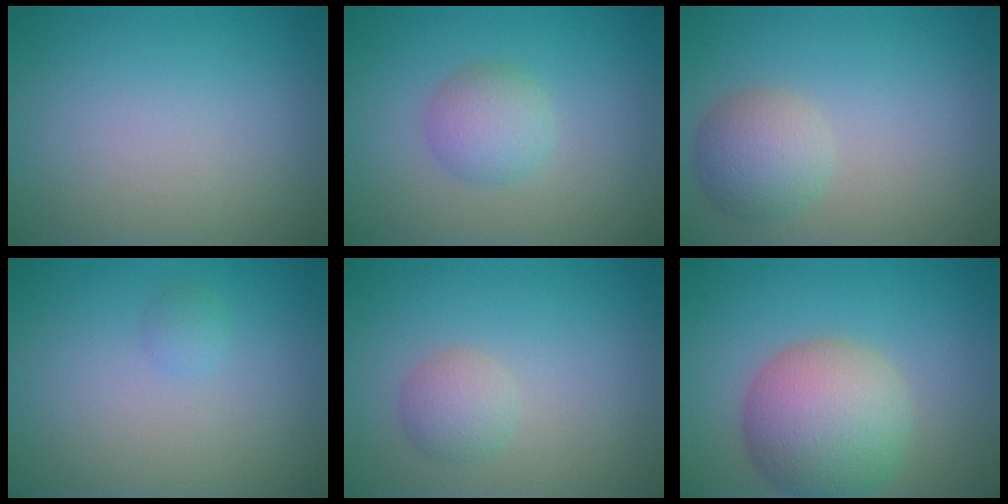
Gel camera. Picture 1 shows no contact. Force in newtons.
{"total": 2.7, "press": 2.7, "slide": 0.0}
{"total": 3.4, "press": 3.4, "slide": 0.1}
{"total": 0.8, "press": 0.8, "slide": 0.0}
{"total": 2.0, "press": 2.0, "slide": 0.0}
{"total": 7.8, "press": 7.8, "slide": 0.3}